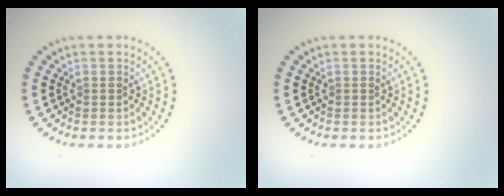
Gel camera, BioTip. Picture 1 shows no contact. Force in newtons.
{"total": 0.0}